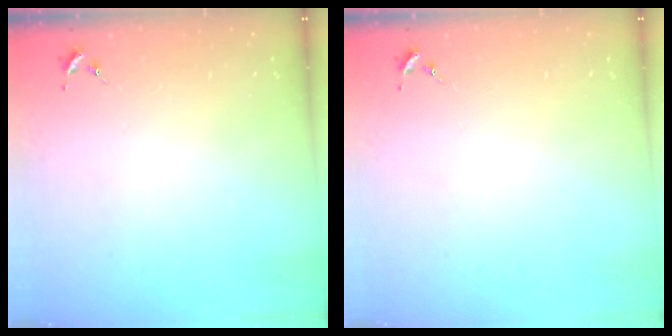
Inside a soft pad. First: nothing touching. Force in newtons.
{"total": 0.0}